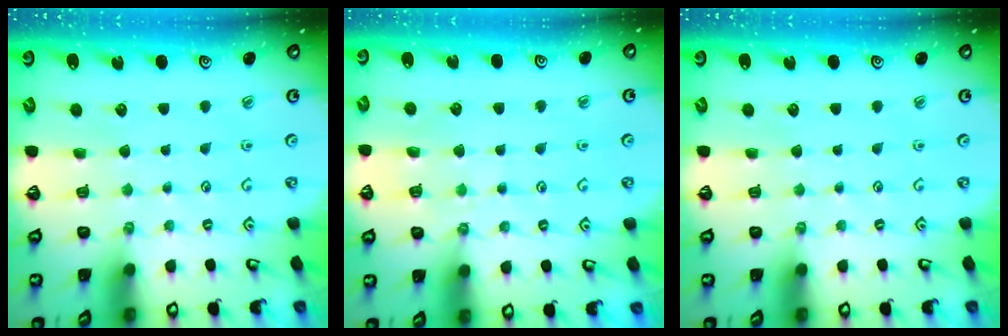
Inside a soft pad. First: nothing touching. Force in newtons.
{"total": 5.5, "press": 5.5, "slide": 0.9}
{"total": 0.0}